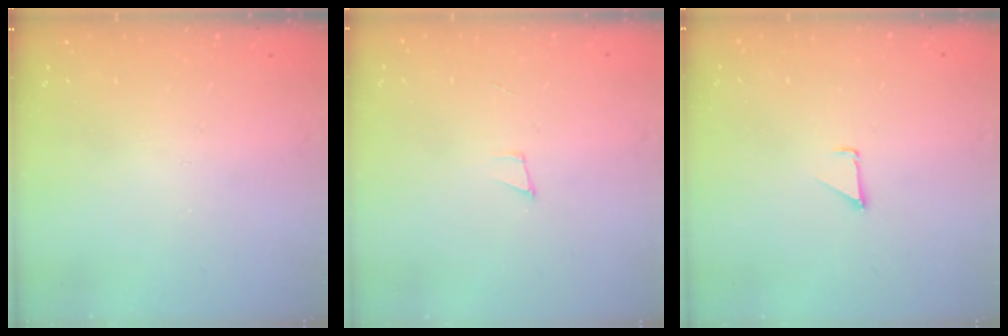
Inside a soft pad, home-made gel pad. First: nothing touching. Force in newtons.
{"total": 3.7, "press": 2.5, "slide": 2.6}
{"total": 0.9, "press": 0.9, "slide": 0.1}